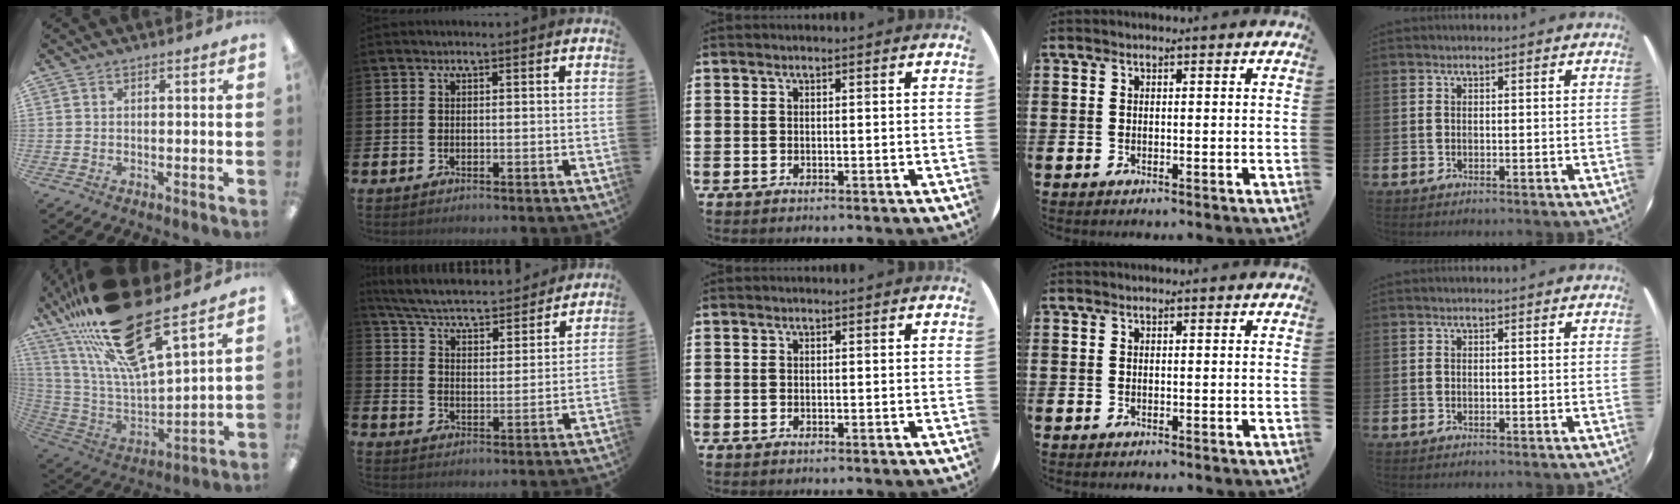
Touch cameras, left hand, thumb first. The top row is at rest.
{"thumb": {"total": 24.2, "force": [17.8, 6.3, 15.0], "torque": [-0.285, -0.111, 0.303]}, "index": {"total": 5.3, "force": [5.1, 0.7, 1.3], "torque": [-0.059, -0.045, 0.083]}}